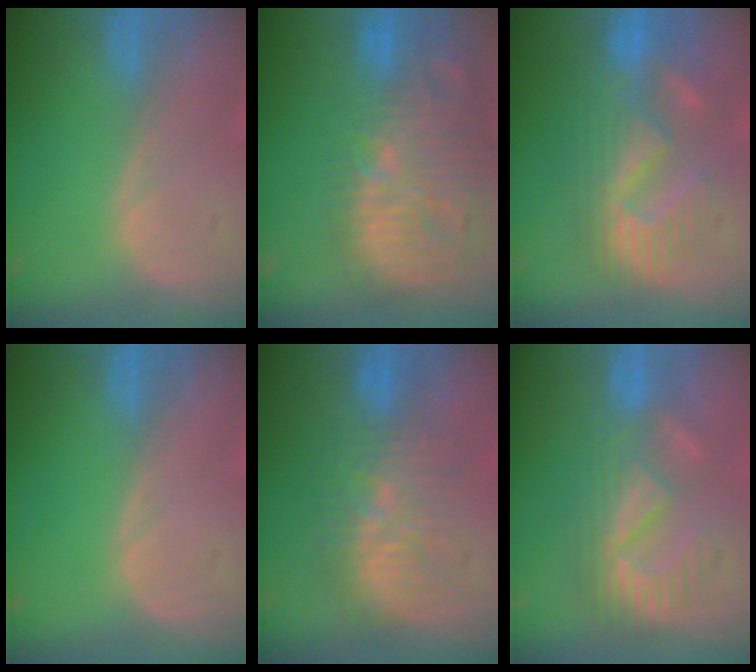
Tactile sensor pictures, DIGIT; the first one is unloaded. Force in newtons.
{"total": 14.5, "press": 12.6, "slide": 7.2}
{"total": 11.0, "press": 9.7, "slide": 5.3}
{"total": 0.0}
{"total": 9.4, "press": 8.9, "slide": 2.9}
{"total": 9.2, "press": 8.0, "slide": 4.5}